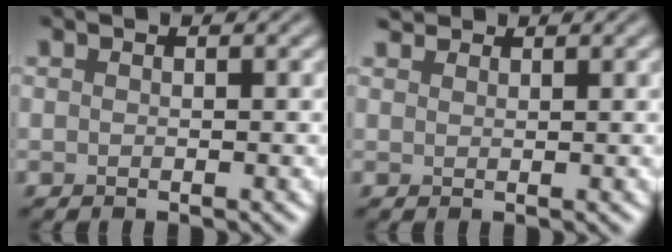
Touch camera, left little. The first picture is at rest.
{"total": 1.4, "force": [1.3, 0.4, 0.2], "torque": [-0.007, 0.003, 0.025]}